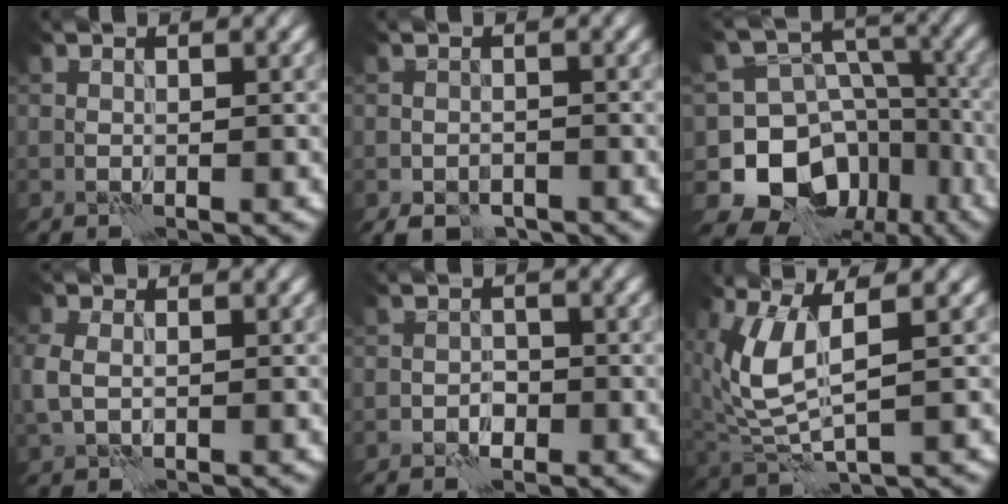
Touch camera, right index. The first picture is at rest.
{"total": 3.1, "force": [-2.3, 1.7, 1.2], "torque": [-0.020, -0.009, -0.040]}
{"total": 13.0, "force": [-5.8, 10.7, 4.6], "torque": [-0.079, -0.005, -0.104]}
{"total": 2.4, "force": [0.1, 1.8, 1.6], "torque": [-0.045, 0.000, 0.003]}
{"total": 1.2, "force": [-0.6, 1.0, 0.5], "torque": [-0.004, 0.004, -0.012]}
{"total": 5.9, "force": [1.3, 2.6, 5.2], "torque": [-0.139, -0.008, 0.031]}